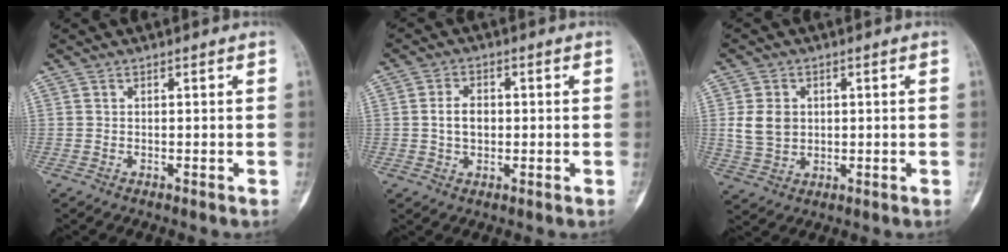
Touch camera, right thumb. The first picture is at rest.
{"total": 4.7, "force": [0.1, 3.3, 3.3], "torque": [-0.055, 0.008, 0.000]}
{"total": 6.5, "force": [0.9, 5.2, 3.8], "torque": [-0.058, -0.003, 0.027]}